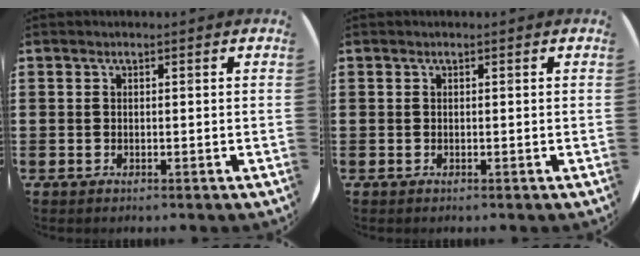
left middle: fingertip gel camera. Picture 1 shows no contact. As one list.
[{"total": 0.0}]